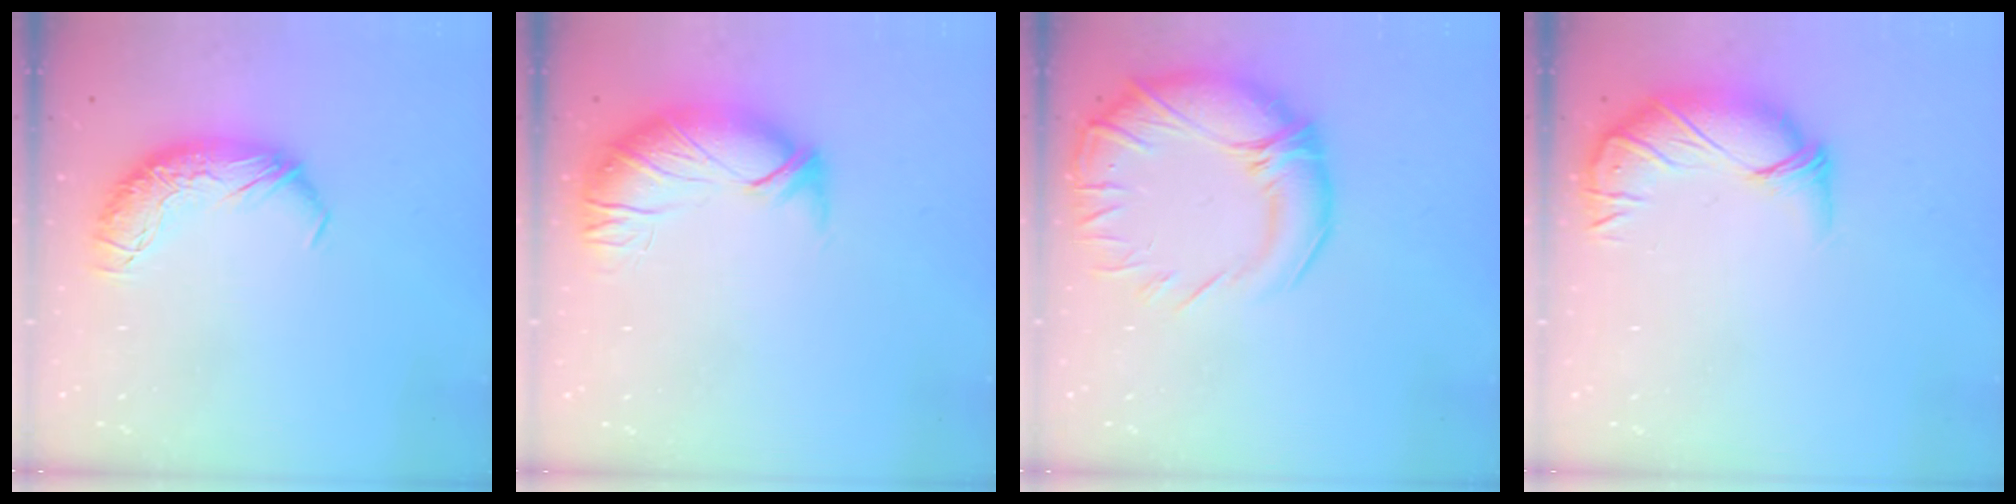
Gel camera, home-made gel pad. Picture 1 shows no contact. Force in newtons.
{"total": 2.9, "press": 1.4, "slide": 2.5}
{"total": 11.8, "press": 10.5, "slide": 5.3}
{"total": 3.5, "press": 2.6, "slide": 2.4}